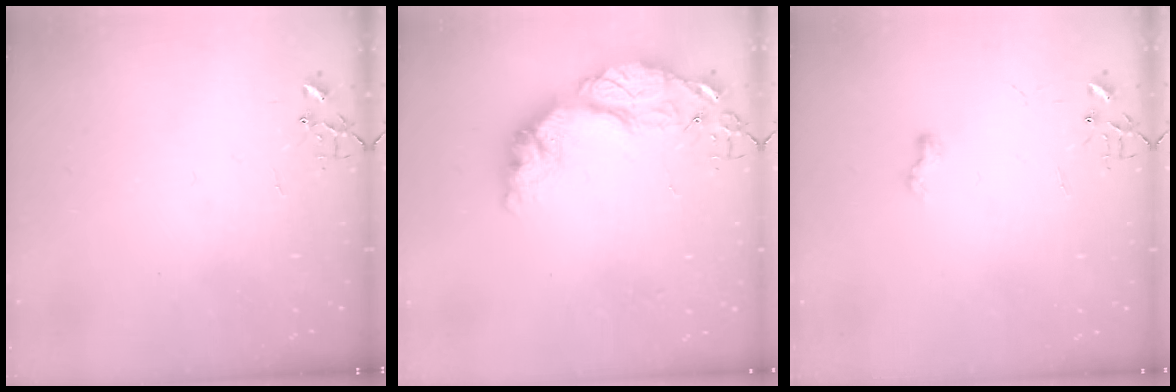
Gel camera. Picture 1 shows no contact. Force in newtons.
{"total": 19.9, "press": 19.9, "slide": 1.4}
{"total": 6.0, "press": 6.0, "slide": 0.7}